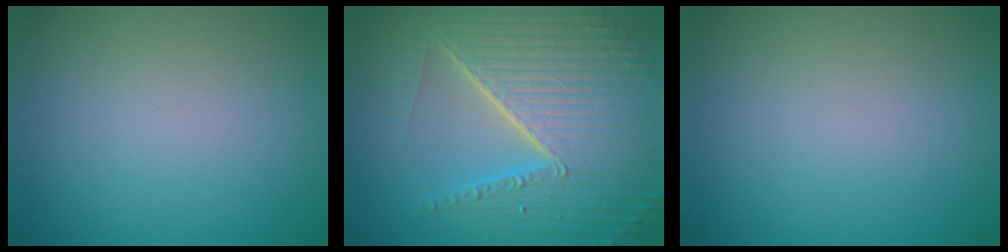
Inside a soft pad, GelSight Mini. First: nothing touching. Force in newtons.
{"total": 10.2, "press": 6.5, "slide": 7.9}
{"total": 0.0}